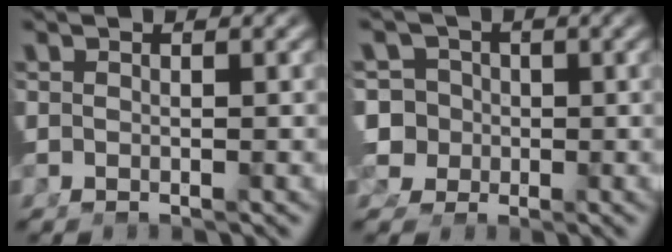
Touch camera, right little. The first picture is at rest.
{"total": 10.8, "force": [-1.1, 10.3, 3.1], "torque": [-0.095, -0.032, -0.024]}